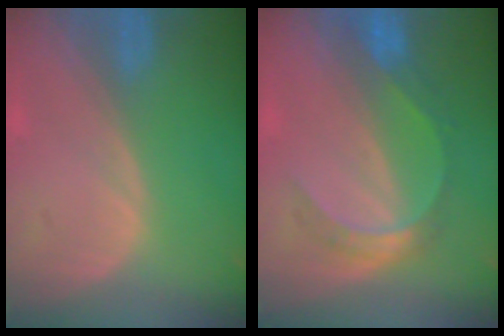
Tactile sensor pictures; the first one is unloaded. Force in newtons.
{"total": 6.3, "press": 5.4, "slide": 3.2}